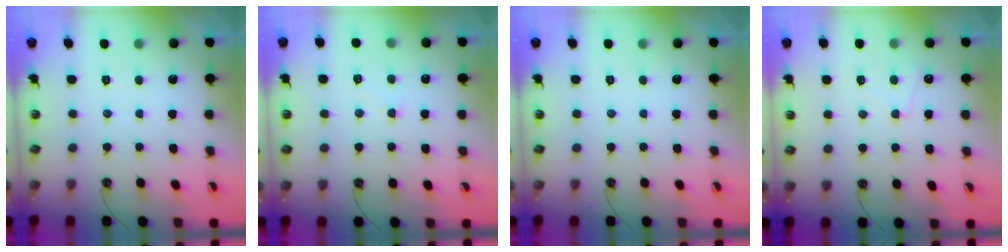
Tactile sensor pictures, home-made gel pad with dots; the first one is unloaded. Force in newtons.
{"total": 1.9, "press": 1.9, "slide": 0.4}
{"total": 0.0}
{"total": 1.3, "press": 1.2, "slide": 0.6}